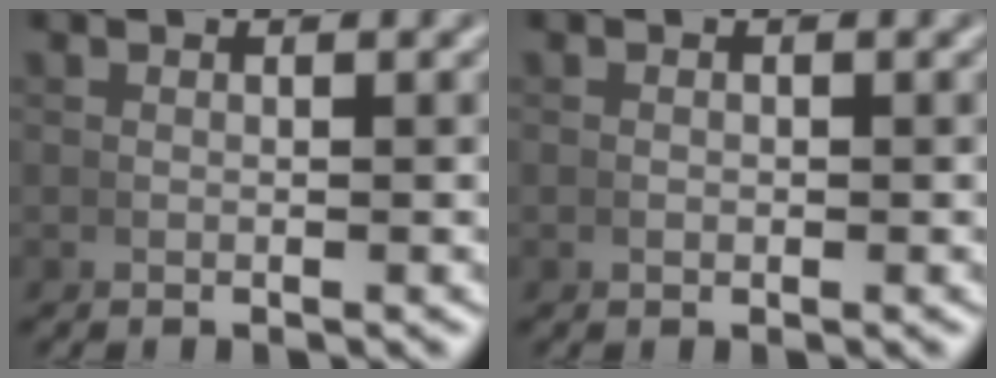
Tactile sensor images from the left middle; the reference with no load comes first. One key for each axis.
{"total": 0.0}